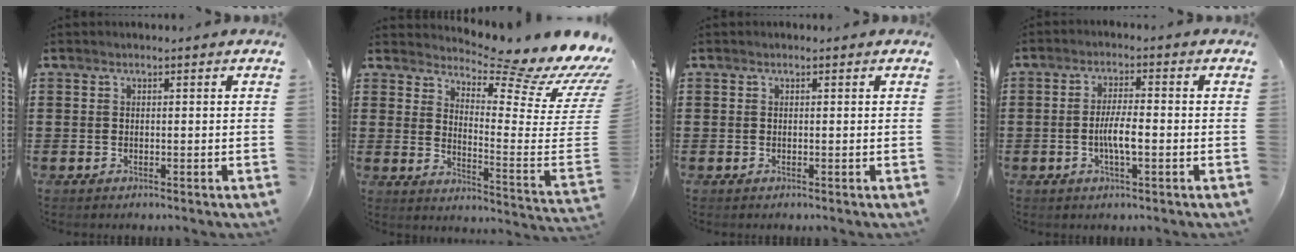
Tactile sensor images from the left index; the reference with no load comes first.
{"total": 8.0, "force": [6.6, 0.7, 4.4], "torque": [-0.077, -0.073, 0.102]}
{"total": 0.0}
{"total": 4.7, "force": [-1.0, 1.0, 4.5], "torque": [-0.091, -0.001, -0.023]}